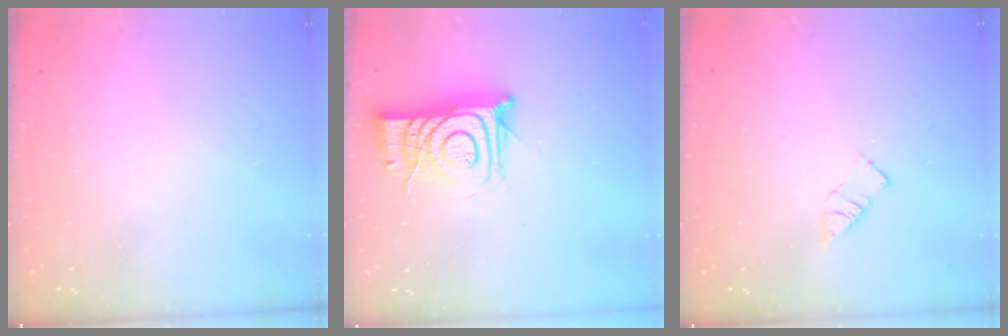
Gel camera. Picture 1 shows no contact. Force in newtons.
{"total": 12.7, "press": 12.7, "slide": 0.6}
{"total": 3.3, "press": 3.3, "slide": 0.3}